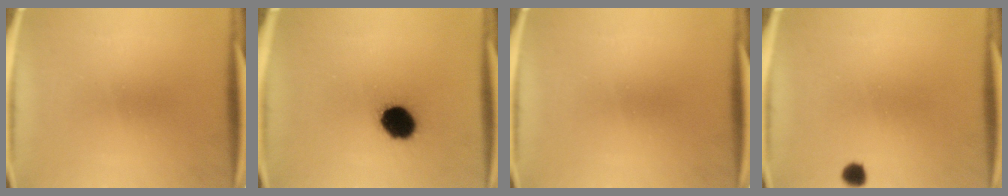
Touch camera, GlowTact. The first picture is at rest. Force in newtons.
{"total": 10.8}
{"total": 0.0}
{"total": 2.1}